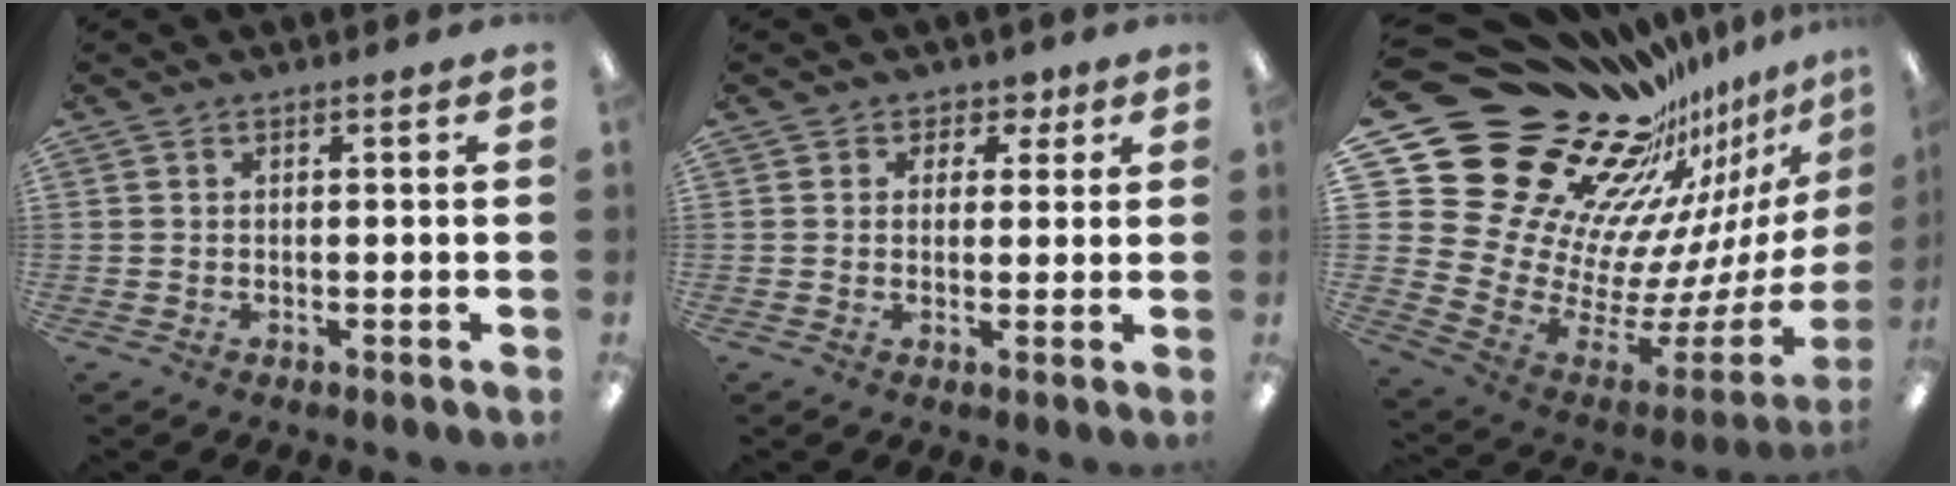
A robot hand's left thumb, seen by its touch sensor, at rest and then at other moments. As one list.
[{"total": 3.2, "force": [1.3, 2.9, 0.5], "torque": [0.007, -0.002, 0.019]}, {"total": 31.1, "force": [21.0, 18.1, 14.2], "torque": [-0.175, -0.241, 0.457]}]